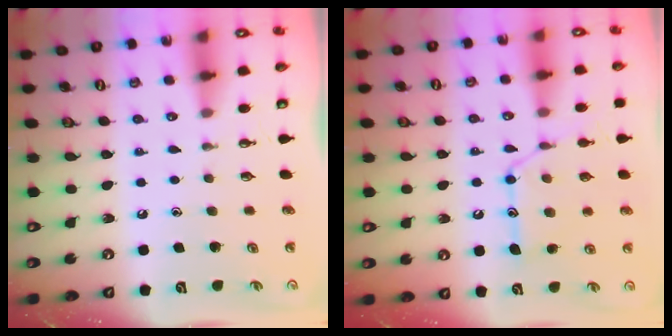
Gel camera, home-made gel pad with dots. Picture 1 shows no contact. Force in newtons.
{"total": 15.0, "press": 15.0, "slide": 1.1}